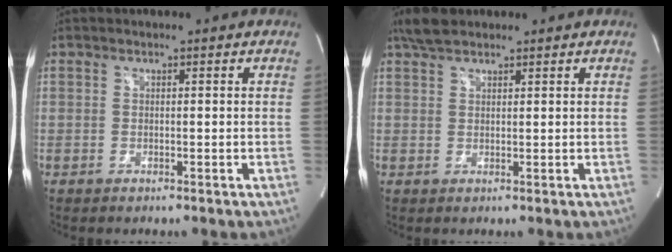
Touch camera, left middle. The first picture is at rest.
{"total": 3.6, "force": [2.9, 1.3, 1.6], "torque": [-0.040, 0.015, 0.057]}